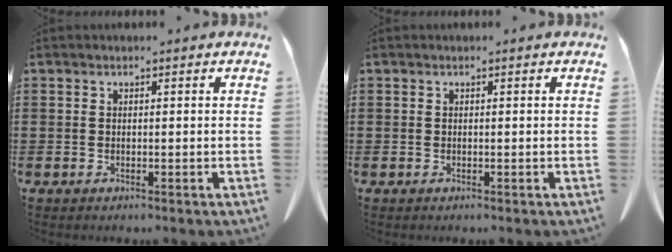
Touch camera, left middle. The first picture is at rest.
{"total": 0.0}